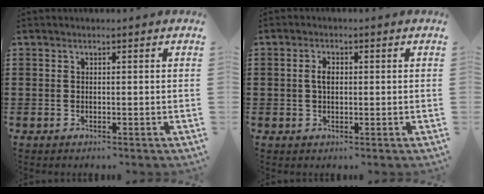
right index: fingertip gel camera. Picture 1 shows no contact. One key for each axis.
{"total": 2.2, "fx": 0.0, "fy": 1.0, "fz": 1.9, "tx": -0.039, "ty": 0.006, "tz": -0.002}